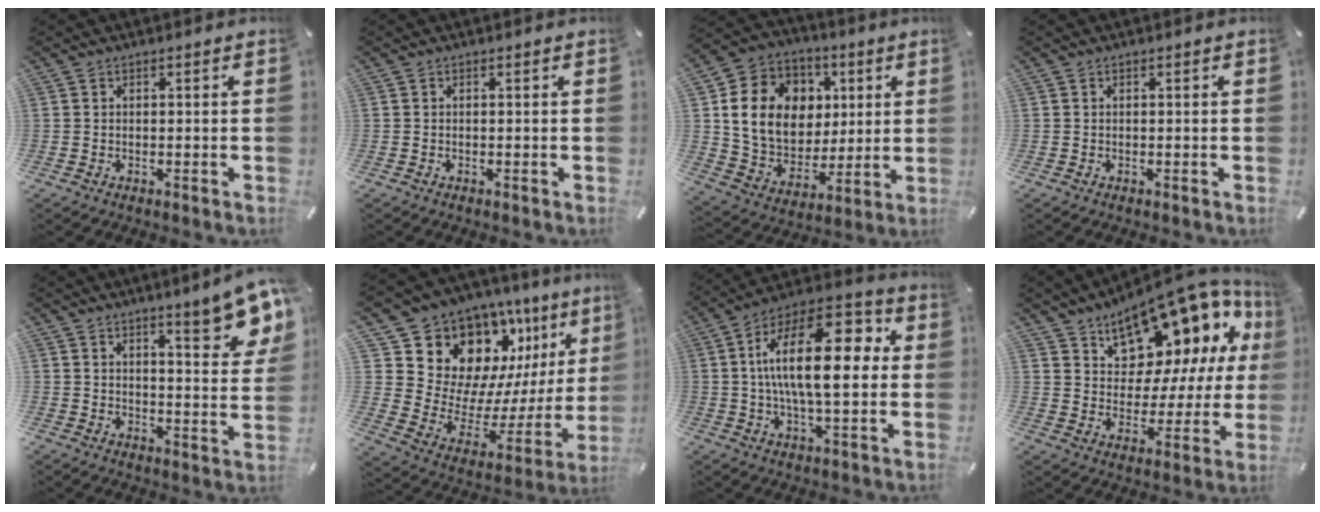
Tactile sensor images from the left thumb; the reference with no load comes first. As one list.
[{"total": 0.0}, {"total": 16.8, "force": [4.0, 14.3, 7.9], "torque": [-0.147, -0.003, 0.086]}, {"total": 0.0}, {"total": 10.7, "force": [8.2, 3.4, 5.9], "torque": [-0.068, -0.059, 0.143]}, {"total": 16.1, "force": [11.4, 10.3, 4.5], "torque": [-0.068, -0.123, 0.223]}, {"total": 20.2, "force": [3.3, 8.4, 18.0], "torque": [-0.316, -0.012, 0.046]}, {"total": 16.0, "force": [12.2, 8.5, 6.0], "torque": [-0.081, -0.112, 0.211]}]